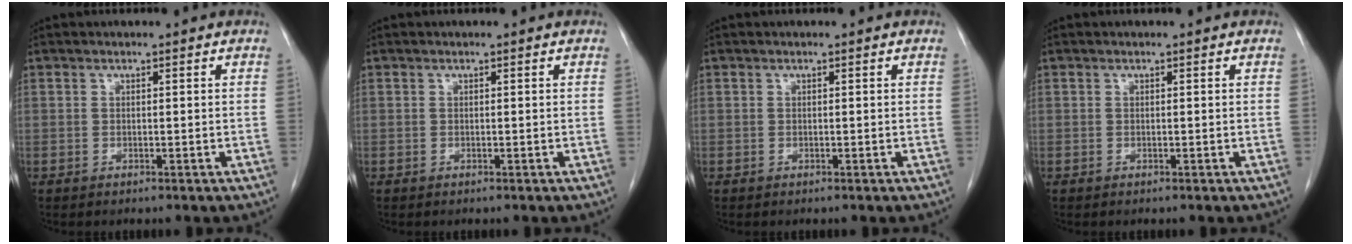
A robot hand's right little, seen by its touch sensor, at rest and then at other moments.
{"total": 0.0}
{"total": 0.0}
{"total": 0.0}